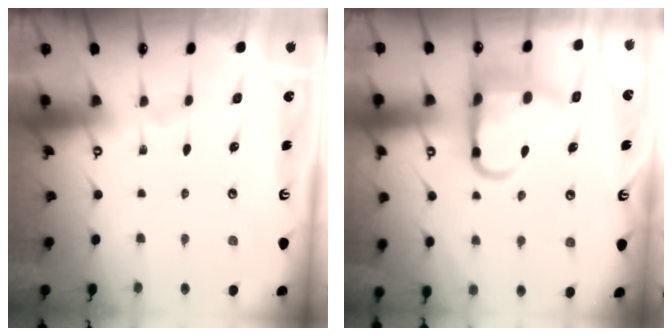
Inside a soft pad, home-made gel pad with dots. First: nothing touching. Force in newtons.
{"total": 14.8, "press": 14.7, "slide": 1.7}